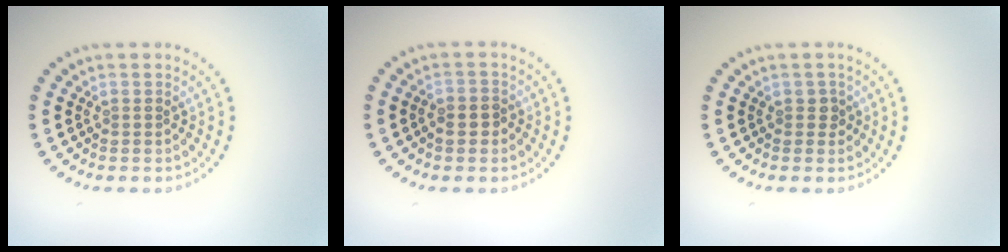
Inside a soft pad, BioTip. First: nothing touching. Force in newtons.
{"total": 1.5, "press": 1.4, "slide": 0.5}
{"total": 1.0, "press": 0.9, "slide": 0.4}